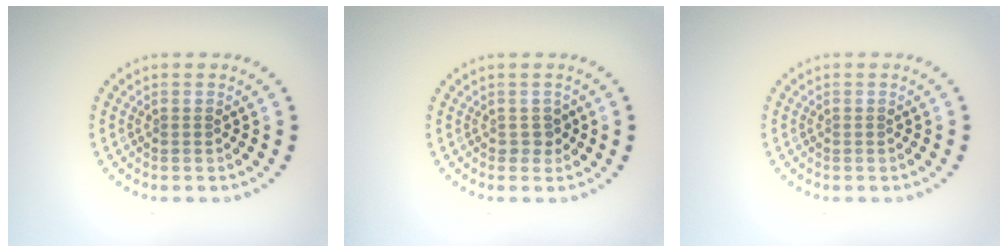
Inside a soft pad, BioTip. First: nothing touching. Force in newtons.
{"total": 1.2, "press": 1.0, "slide": 0.5}
{"total": 0.0}